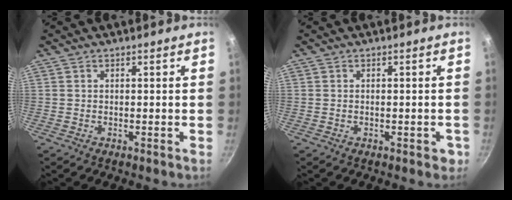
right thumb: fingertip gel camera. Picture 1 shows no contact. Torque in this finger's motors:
{"motor_torque": [0.31, 0.32, -0.29, 0.14, 0.05]}